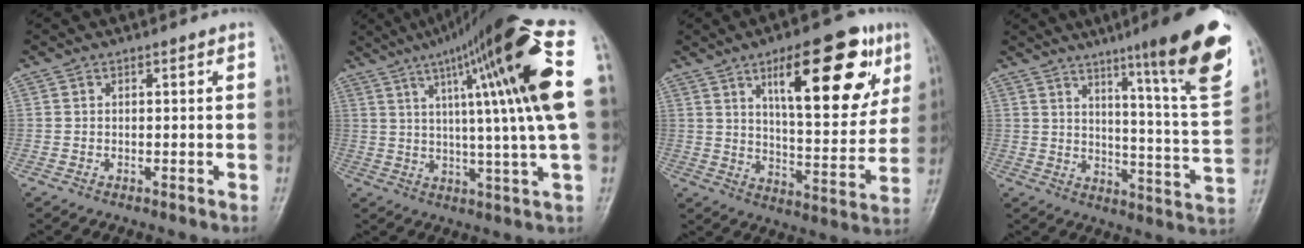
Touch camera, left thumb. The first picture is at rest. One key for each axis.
{"total": 23.4, "fx": 7.3, "fy": 1.7, "fz": 22.2, "tx": -0.333, "ty": 0.005, "tz": 0.102}
{"total": 21.1, "fx": 9.7, "fy": 7.9, "fz": 17.0, "tx": -0.199, "ty": -0.034, "tz": 0.146}
{"total": 20.2, "fx": 11.9, "fy": 1.1, "fz": 16.3, "tx": -0.201, "ty": -0.064, "tz": 0.167}